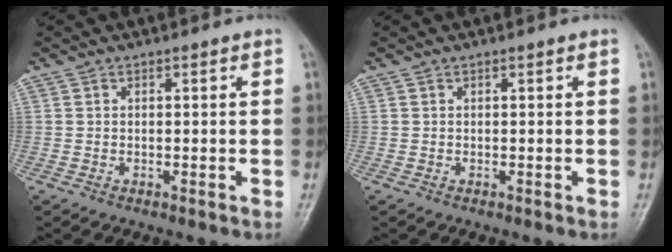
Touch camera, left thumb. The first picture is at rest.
{"total": 0.0}